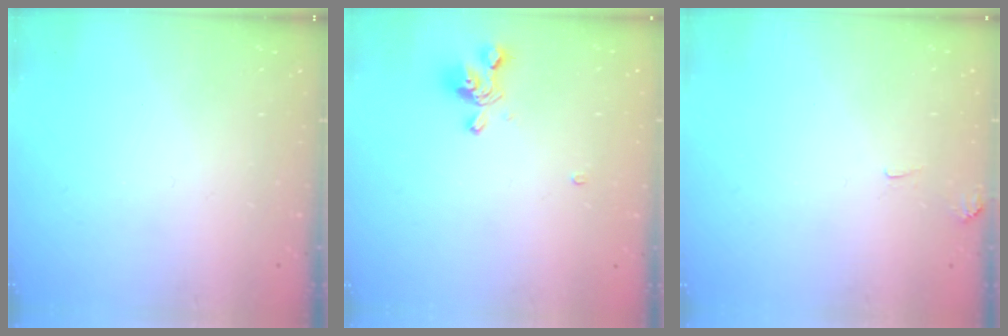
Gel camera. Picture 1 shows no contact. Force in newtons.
{"total": 1.9, "press": 1.7, "slide": 1.0}
{"total": 2.0, "press": 2.0, "slide": 0.3}